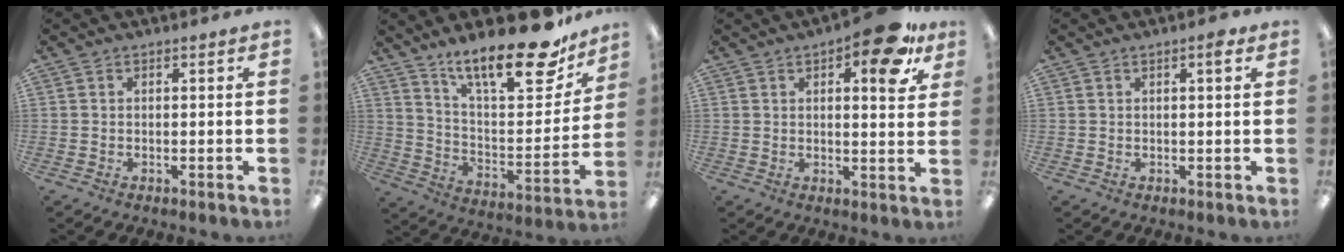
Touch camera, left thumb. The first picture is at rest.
{"total": 23.3, "force": [17.5, 7.0, 13.5], "torque": [-0.199, -0.126, 0.290]}
{"total": 12.9, "force": [7.0, 4.8, 9.6], "torque": [-0.123, -0.026, 0.110]}
{"total": 2.2, "force": [1.2, 0.5, 1.8], "torque": [-0.023, -0.002, 0.016]}